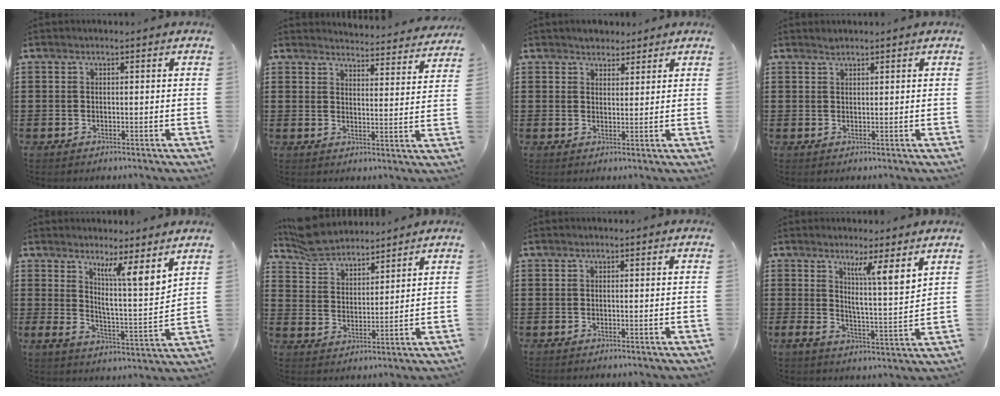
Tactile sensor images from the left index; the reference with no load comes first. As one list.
[{"total": 3.9, "force": [3.9, -0.1, 0.1], "torque": [-0.010, -0.031, 0.066]}, {"total": 2.4, "force": [2.1, 1.2, -0.3], "torque": [-0.002, 0.008, 0.042]}, {"total": 0.8, "force": [0.7, 0.1, 0.1], "torque": [-0.004, -0.001, 0.015]}, {"total": 6.3, "force": [4.8, 0.4, 4.2], "torque": [-0.072, -0.034, 0.075]}, {"total": 5.9, "force": [5.7, 1.5, 0.9], "torque": [-0.041, -0.014, 0.107]}, {"total": 0.0}, {"total": 6.5, "force": [4.5, 0.3, 4.7], "torque": [-0.082, -0.032, 0.070]}]